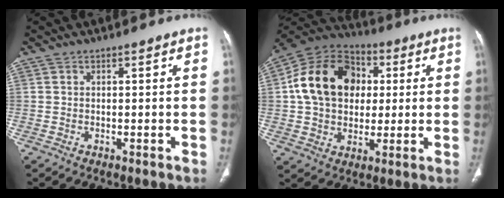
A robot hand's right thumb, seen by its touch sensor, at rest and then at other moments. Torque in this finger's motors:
{"motor_torque": [1.22, 2.99, 0.90, -0.48, 0.16]}